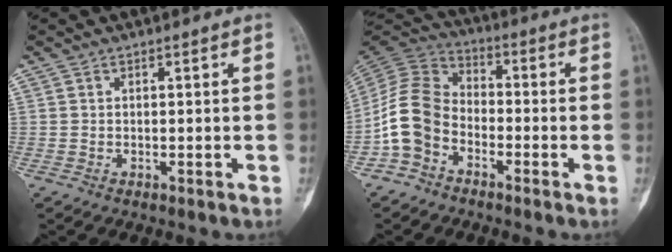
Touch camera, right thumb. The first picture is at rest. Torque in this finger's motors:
{"motor_torque": [-0.20, 0.55, 1.24, -0.57, 0.10]}